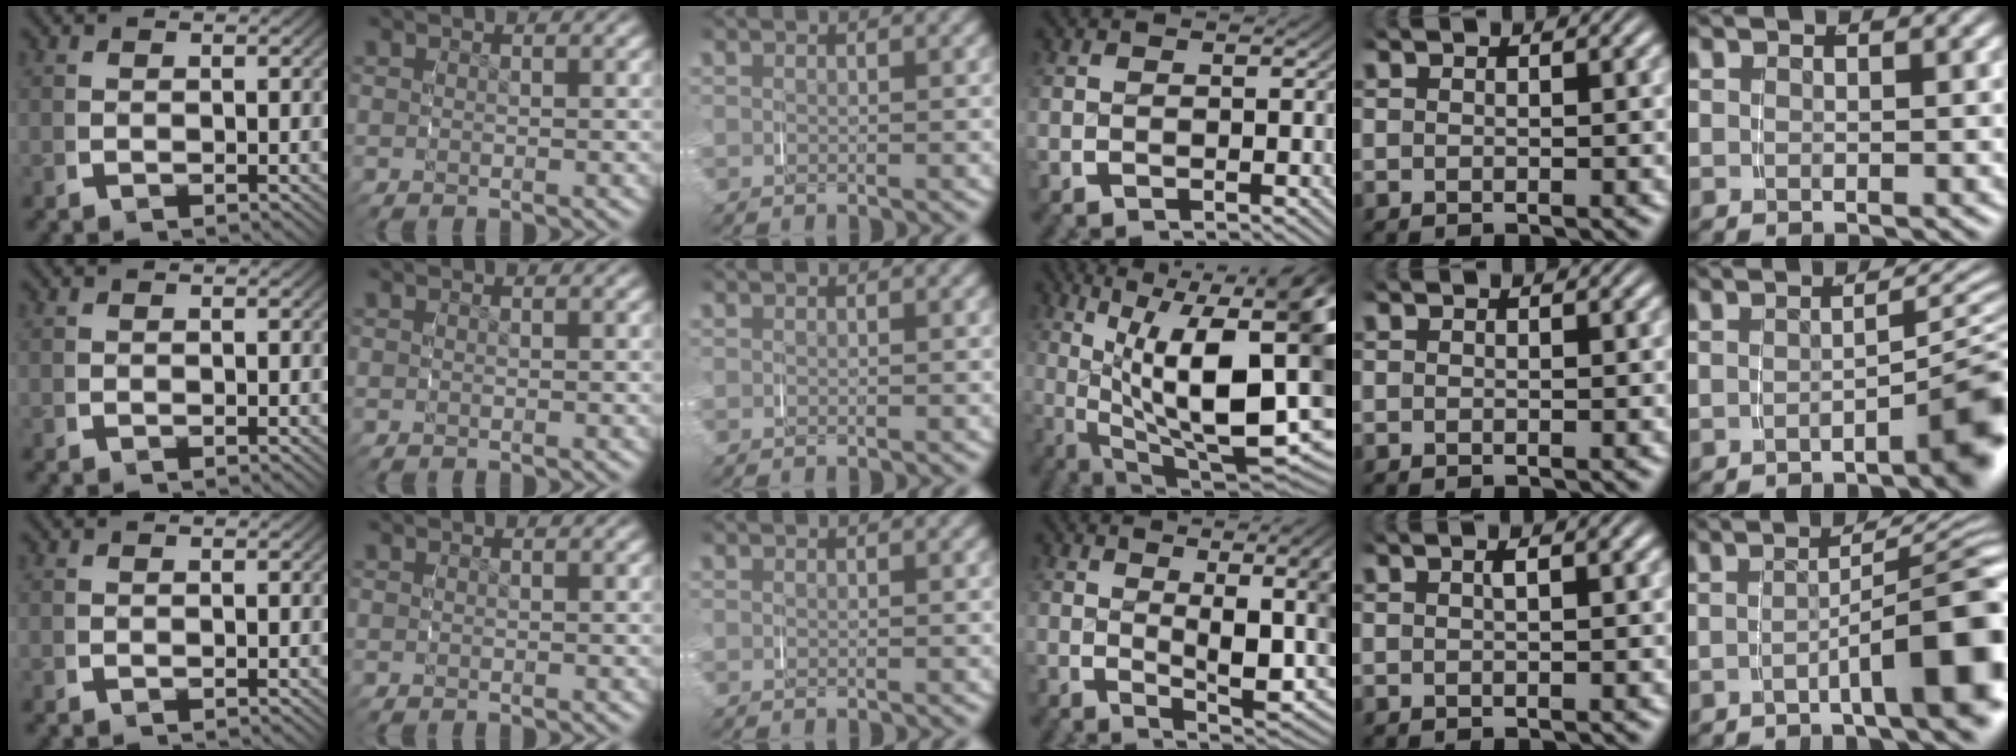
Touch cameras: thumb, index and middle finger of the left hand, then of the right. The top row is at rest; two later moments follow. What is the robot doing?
{"motion": "grasp_and_lifting", "object": "jewelry box"}